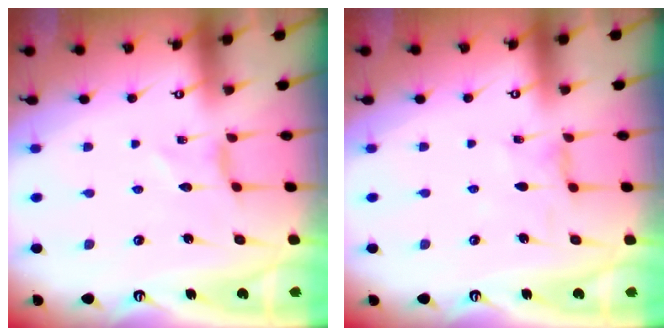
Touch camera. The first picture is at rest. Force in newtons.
{"total": 2.7, "press": 2.6, "slide": 0.4}